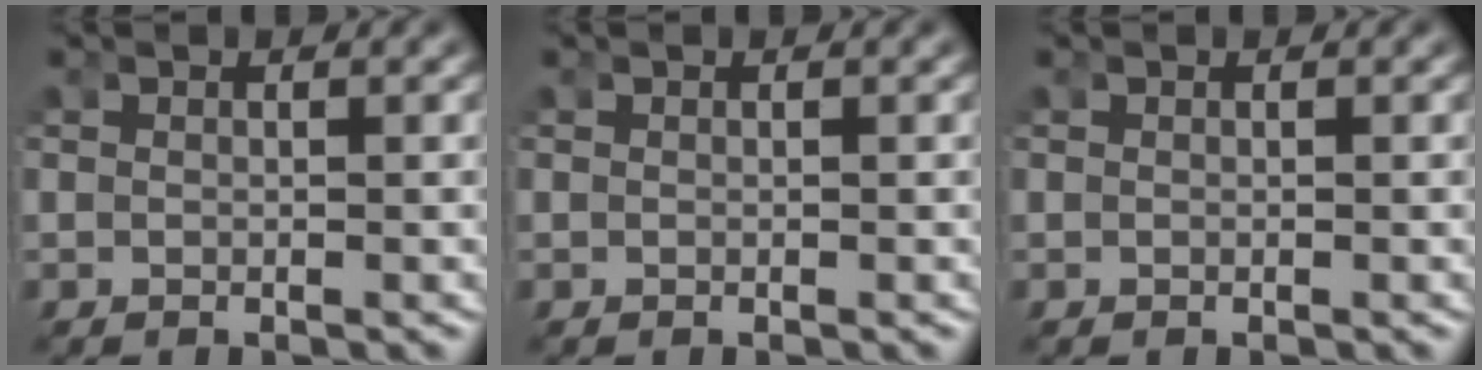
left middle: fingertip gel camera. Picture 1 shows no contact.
{"total": 0.0}
{"total": 0.0}